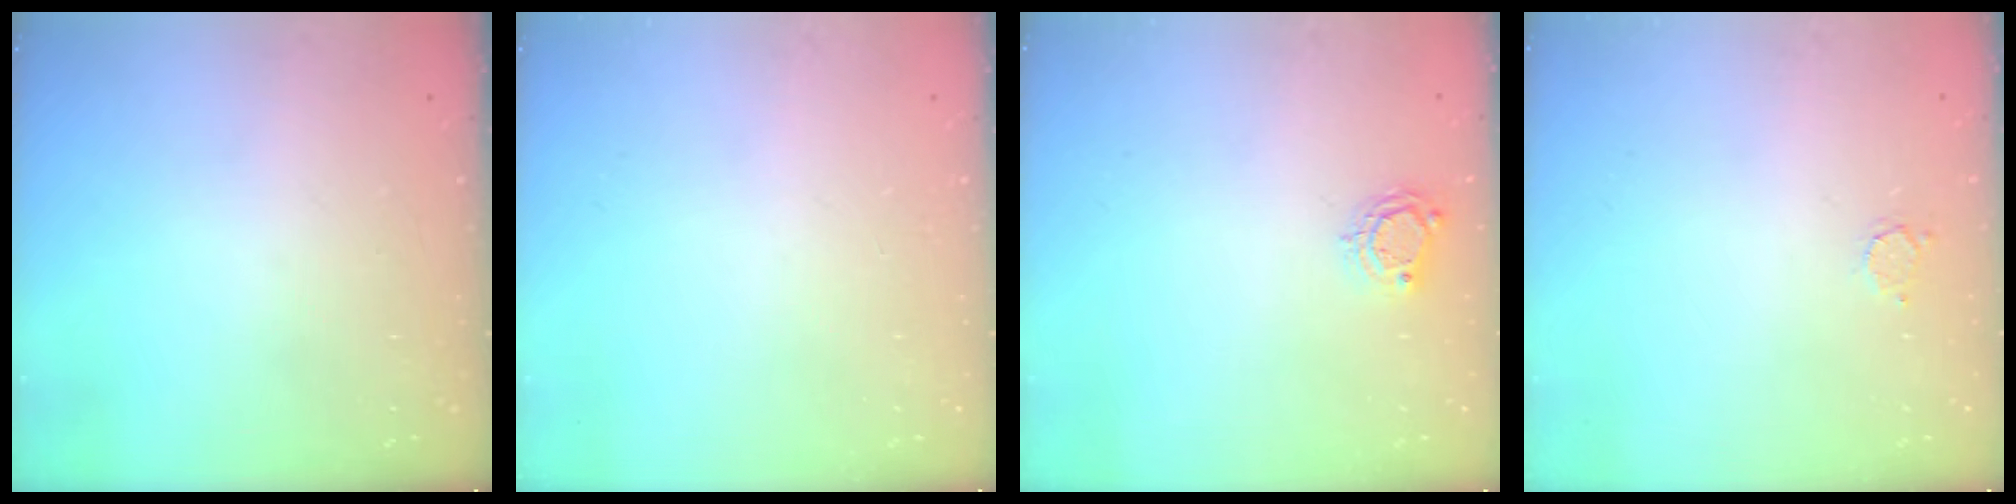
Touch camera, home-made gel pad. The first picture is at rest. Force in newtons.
{"total": 0.0}
{"total": 5.3, "press": 5.2, "slide": 0.5}
{"total": 2.2, "press": 2.2, "slide": 0.2}